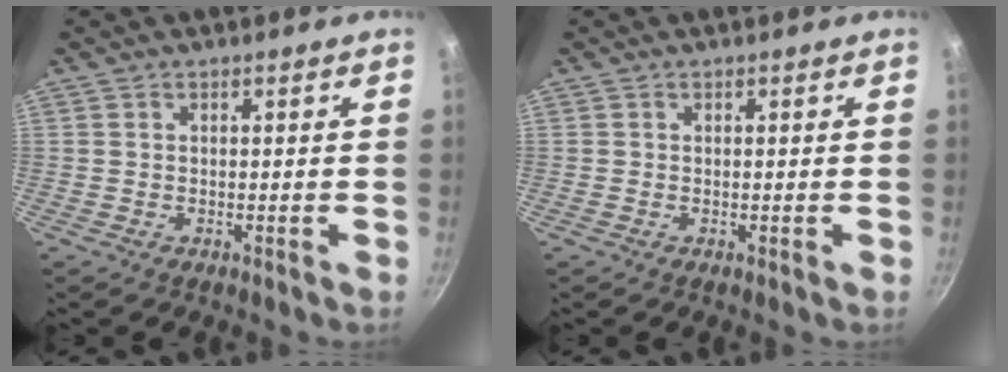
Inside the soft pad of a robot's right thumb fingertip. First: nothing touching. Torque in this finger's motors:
{"motor_torque": [1.29, 1.14, 0.01, 0.16, 0.00]}